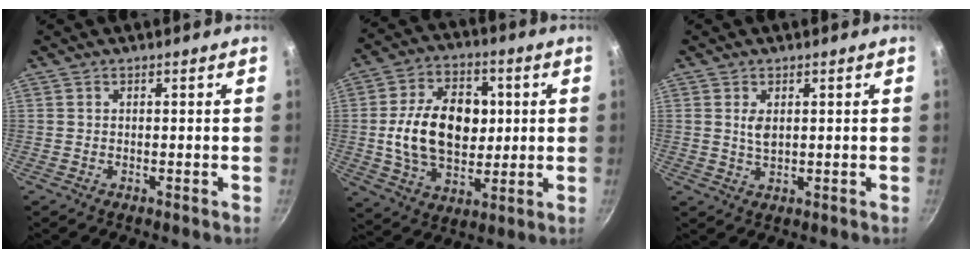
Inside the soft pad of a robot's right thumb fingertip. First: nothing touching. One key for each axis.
{"total": 17.9, "fx": 1.4, "fy": 12.4, "fz": 12.9, "tx": -0.185, "ty": 0.008, "tz": 0.021}
{"total": 2.8, "fx": 0.7, "fy": 1.6, "fz": 2.2, "tx": -0.038, "ty": -0.005, "tz": 0.015}